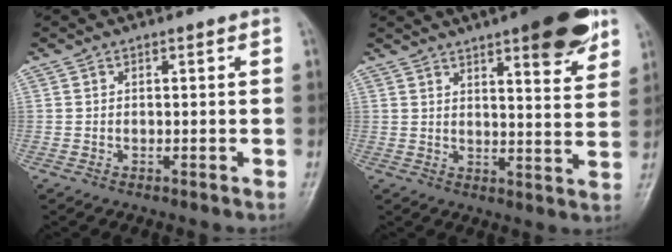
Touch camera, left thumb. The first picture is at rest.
{"total": 14.0, "force": [8.5, 3.6, 10.5], "torque": [-0.112, -0.039, 0.114]}